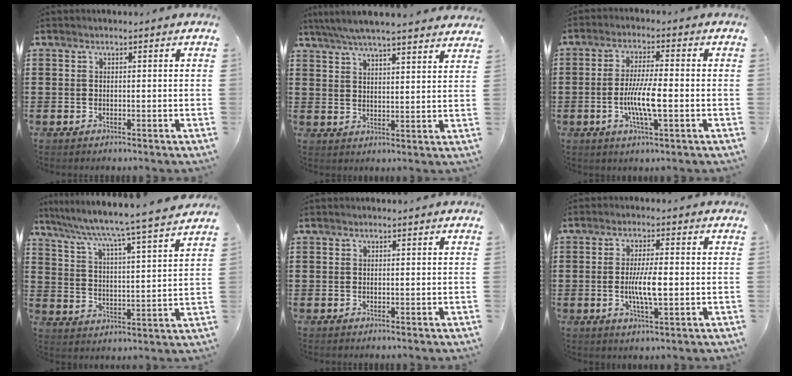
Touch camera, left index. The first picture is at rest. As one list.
[{"total": 5.4, "force": [5.1, 0.0, 2.0], "torque": [-0.056, -0.021, 0.090]}, {"total": 7.1, "force": [-1.4, 1.2, 6.8], "torque": [-0.137, -0.006, -0.032]}, {"total": 5.0, "force": [4.5, -1.0, 2.1], "torque": [-0.062, -0.046, 0.063]}, {"total": 0.0}, {"total": 6.2, "force": [-0.6, 1.4, 6.0], "torque": [-0.125, -0.006, -0.018]}]